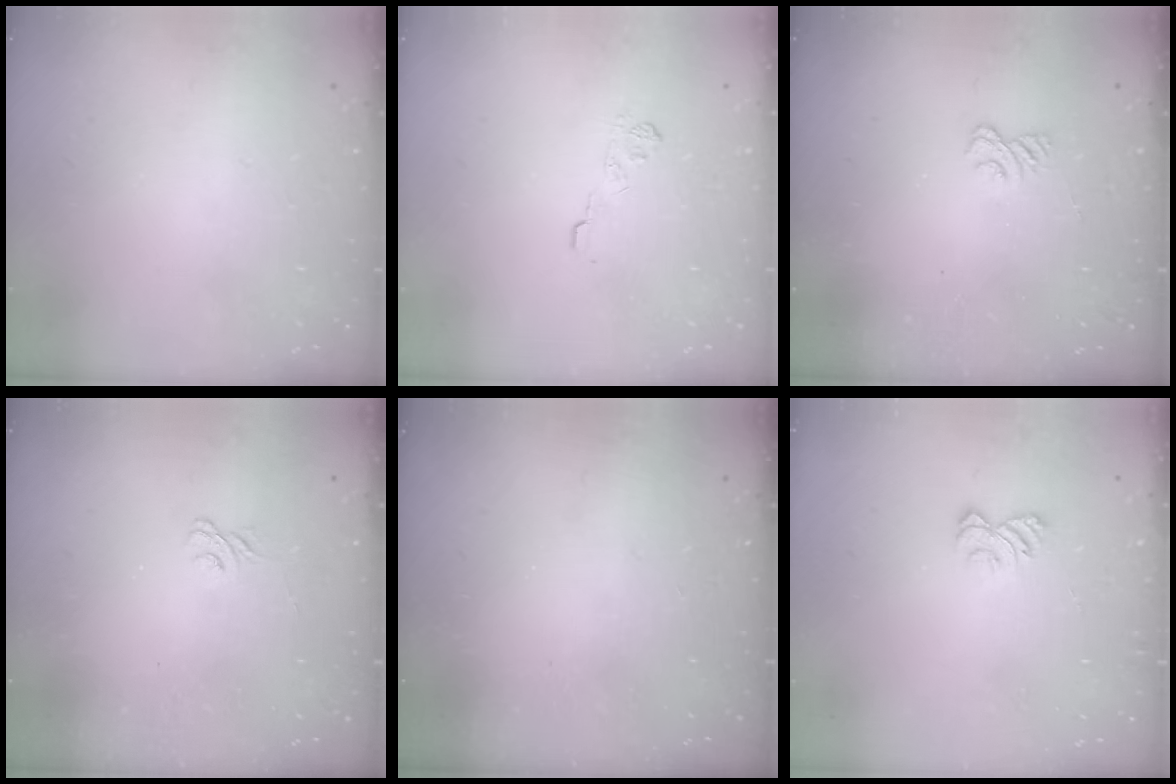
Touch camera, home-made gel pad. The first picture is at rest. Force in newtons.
{"total": 6.8, "press": 6.6, "slide": 1.5}
{"total": 2.6, "press": 2.2, "slide": 1.3}
{"total": 1.8, "press": 1.4, "slide": 1.1}
{"total": 2.5, "press": 2.3, "slide": 0.8}
{"total": 5.2, "press": 5.1, "slide": 0.5}